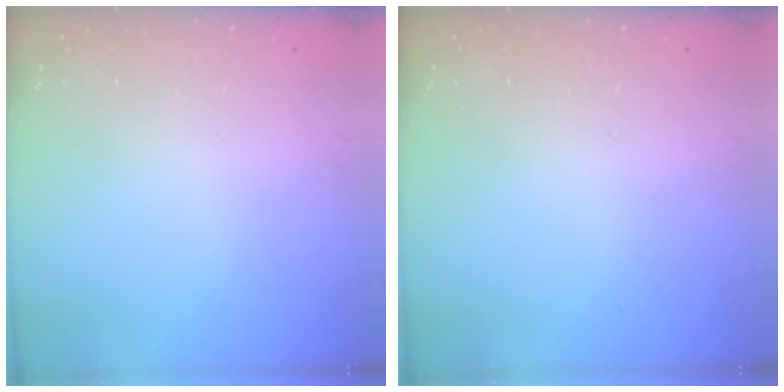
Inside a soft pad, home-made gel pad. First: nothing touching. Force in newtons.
{"total": 0.0}